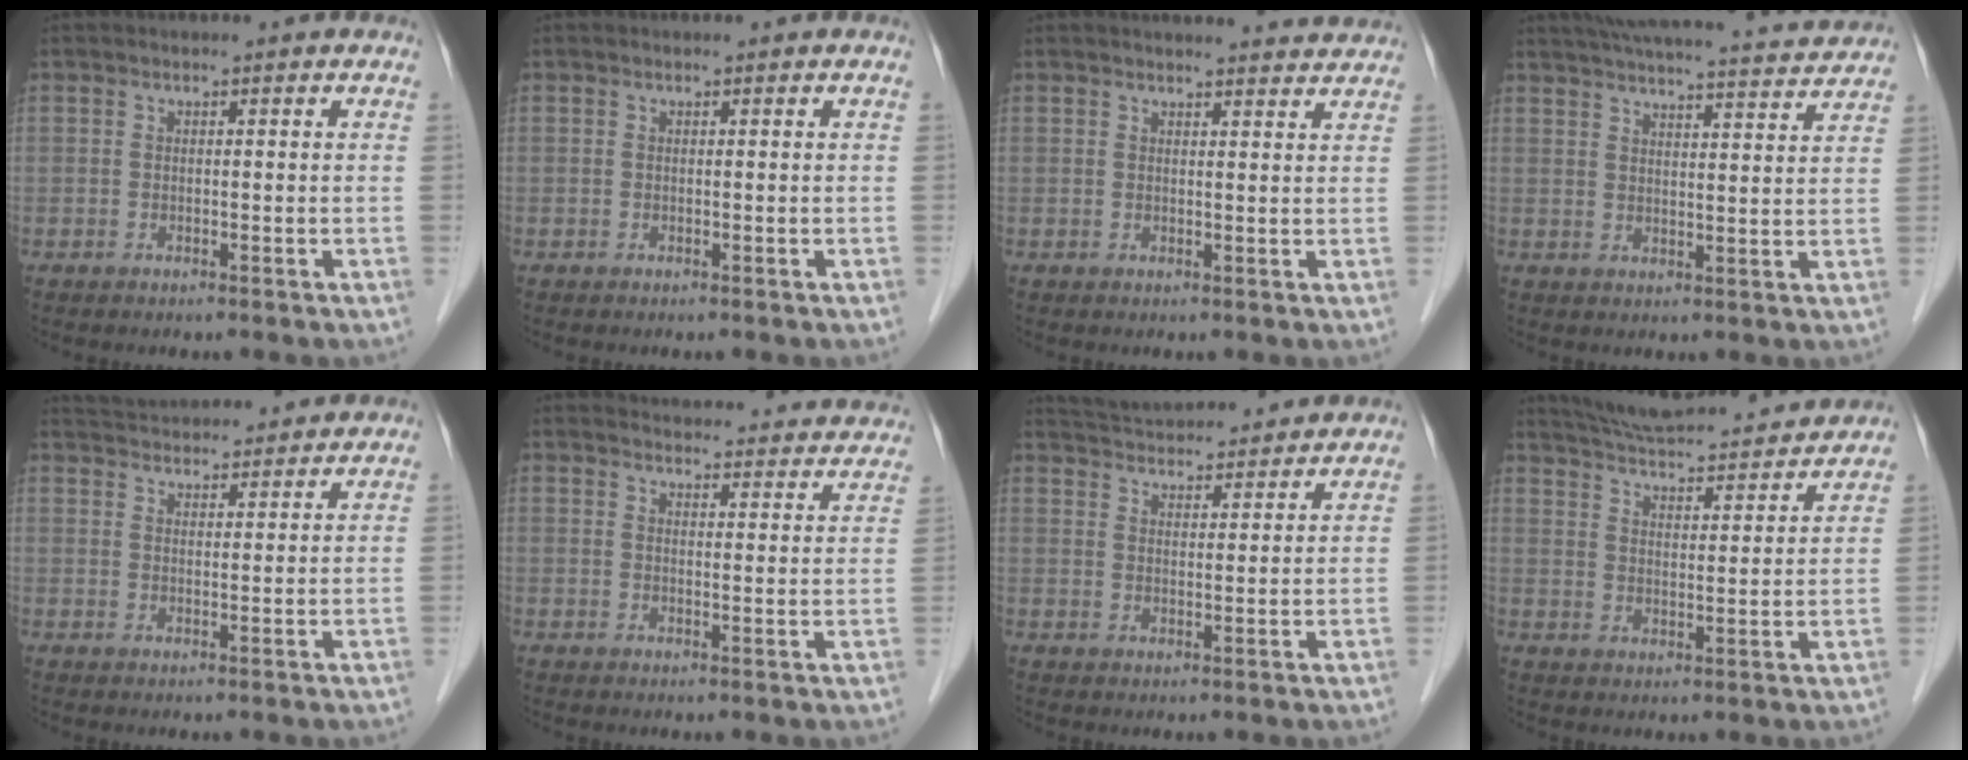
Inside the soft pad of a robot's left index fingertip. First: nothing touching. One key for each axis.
{"total": 0.0}
{"total": 7.8, "fx": 7.6, "fy": 0.6, "fz": 1.7, "tx": -0.015, "ty": 0.005, "tz": 0.073}
{"total": 21.1, "fx": 19.7, "fy": 1.6, "fz": 7.4, "tx": -0.120, "ty": 0.005, "tz": 0.254}
{"total": 9.5, "fx": 9.2, "fy": 1.1, "fz": 2.1, "tx": -0.040, "ty": 0.028, "tz": 0.136}
{"total": 19.2, "fx": 18.8, "fy": 3.1, "fz": 3.0, "tx": -0.023, "ty": -0.028, "tz": 0.207}
{"total": 12.0, "fx": 11.5, "fy": 1.6, "fz": 3.1, "tx": -0.059, "ty": 0.026, "tz": 0.172}
{"total": 17.6, "fx": 16.6, "fy": 1.9, "fz": 5.6, "tx": -0.092, "ty": 0.017, "tz": 0.238}